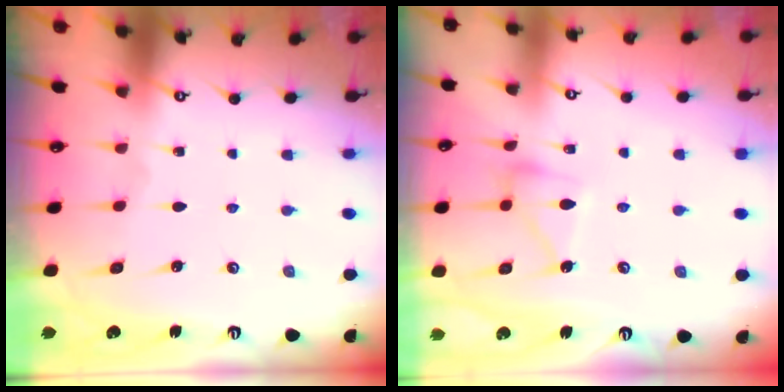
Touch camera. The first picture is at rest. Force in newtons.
{"total": 11.3, "press": 11.3, "slide": 0.6}